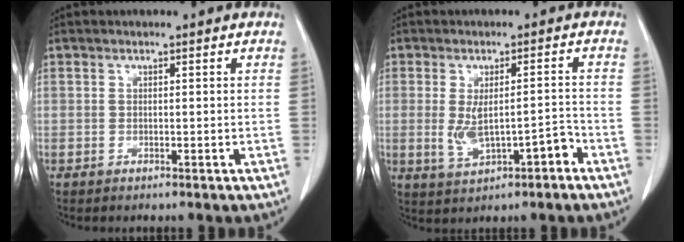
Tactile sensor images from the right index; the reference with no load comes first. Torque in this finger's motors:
{"motor_torque": [0.22, -0.03, 0.13, 0.06]}